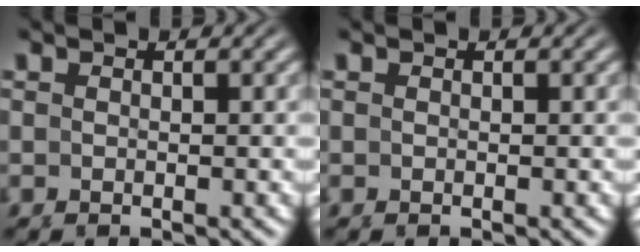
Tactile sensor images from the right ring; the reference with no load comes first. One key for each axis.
{"total": 0.0}